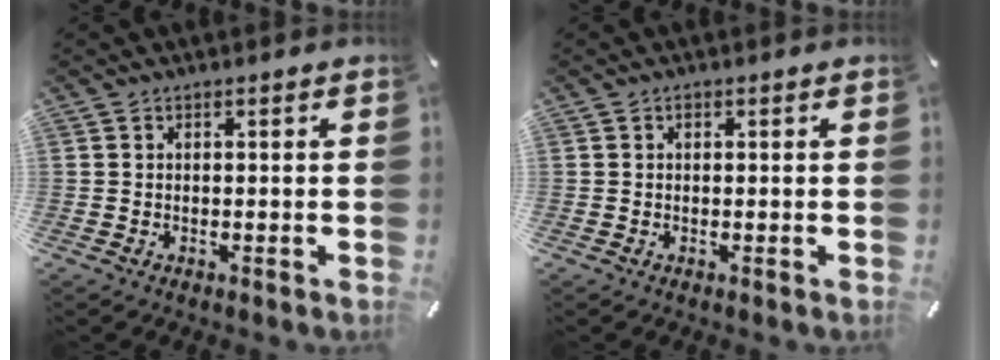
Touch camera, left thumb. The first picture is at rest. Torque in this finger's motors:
{"motor_torque": [0.06, 0.27, -0.07, -0.10, 0.08]}